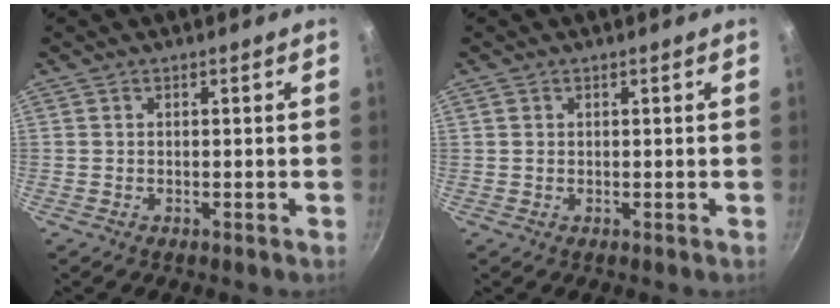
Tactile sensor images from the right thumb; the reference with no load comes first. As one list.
[{"total": 0.7, "force": [0.2, 0.7, 0.2], "torque": [-0.003, 0.001, 0.002]}]